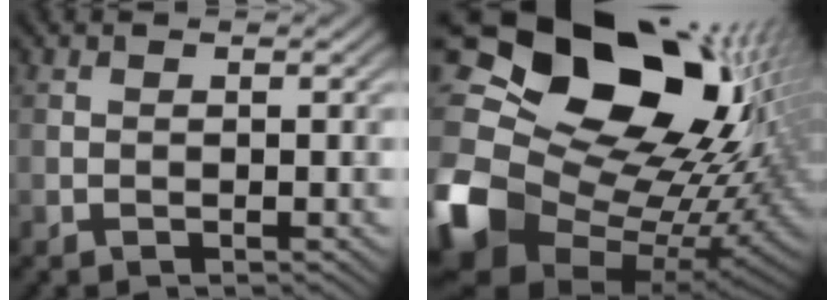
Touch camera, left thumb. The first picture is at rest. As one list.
[{"total": 21.6, "force": [4.4, 16.4, 13.3], "torque": [-0.314, -0.023, 0.103]}]